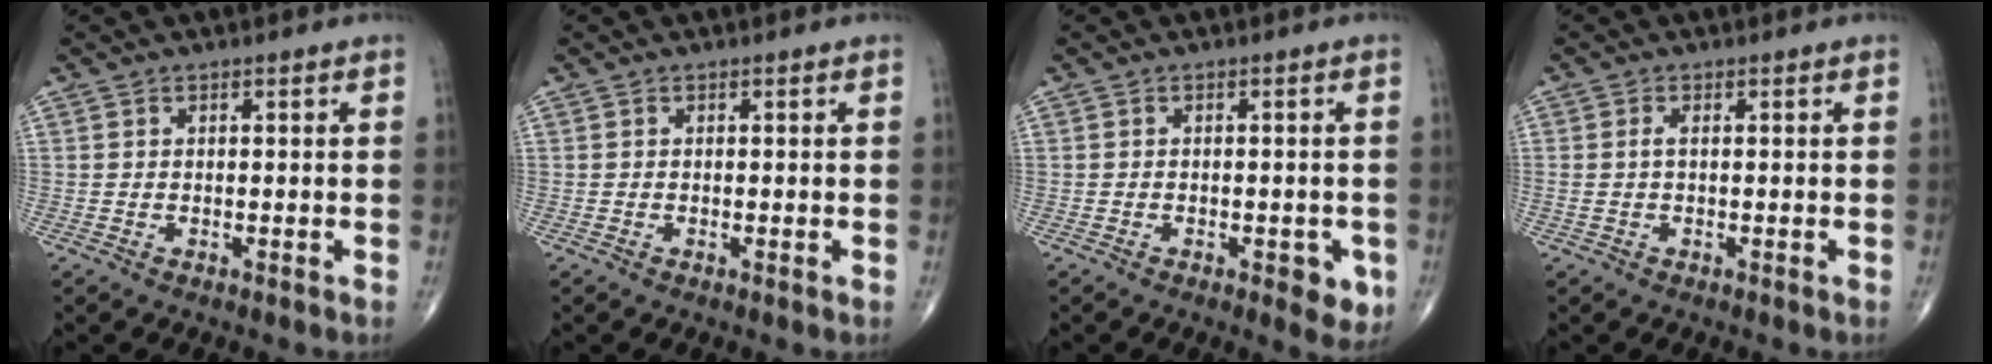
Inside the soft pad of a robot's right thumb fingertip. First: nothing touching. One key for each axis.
{"total": 0.0}
{"total": 4.5, "fx": -1.7, "fy": 2.1, "fz": 3.7, "tx": -0.026, "ty": -0.002, "tz": -0.018}
{"total": 1.5, "fx": 0.1, "fy": 0.6, "fz": 1.3, "tx": -0.036, "ty": 0.003, "tz": 0.003}